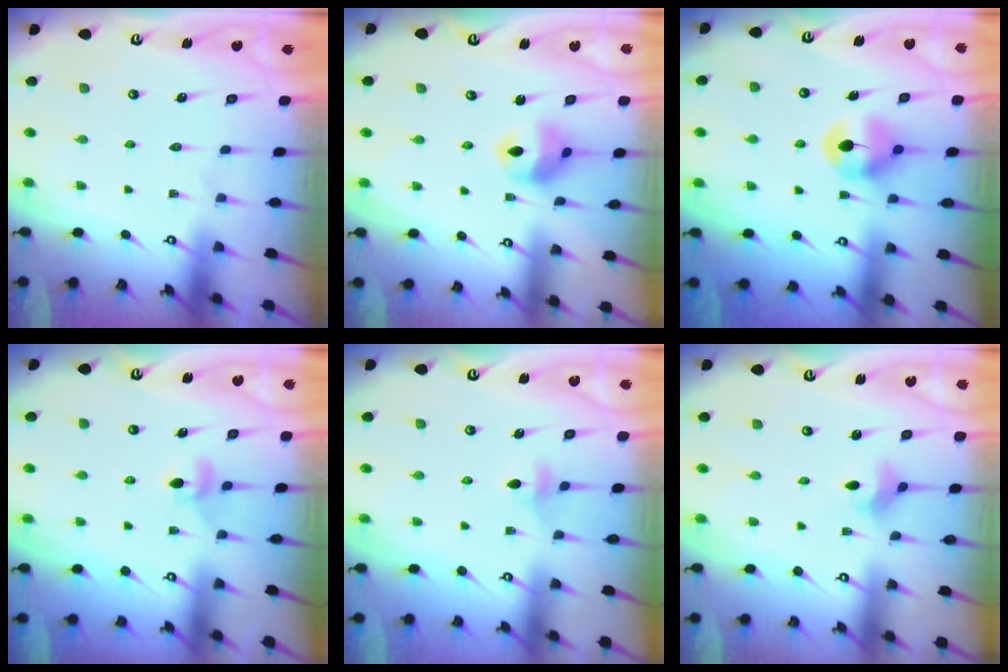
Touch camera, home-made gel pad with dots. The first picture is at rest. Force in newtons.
{"total": 9.9, "press": 9.8, "slide": 1.2}
{"total": 7.3, "press": 7.3, "slide": 0.6}
{"total": 4.9, "press": 4.9, "slide": 0.6}
{"total": 3.8, "press": 3.7, "slide": 0.8}
{"total": 2.8, "press": 2.8, "slide": 0.2}